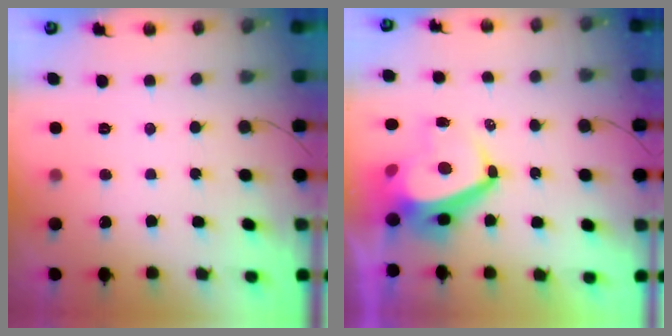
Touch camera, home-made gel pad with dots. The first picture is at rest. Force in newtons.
{"total": 7.6, "press": 7.5, "slide": 0.9}